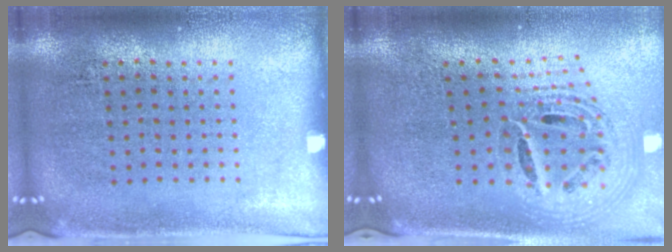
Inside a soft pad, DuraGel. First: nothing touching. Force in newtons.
{"total": 1.9, "press": 1.5, "slide": 1.2}